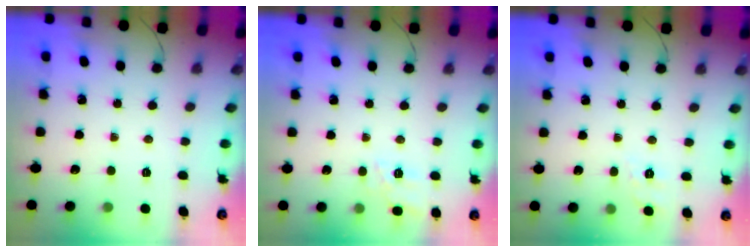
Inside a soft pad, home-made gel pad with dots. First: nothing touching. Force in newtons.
{"total": 11.4, "press": 11.4, "slide": 1.1}
{"total": 1.7, "press": 0.2, "slide": 1.7}